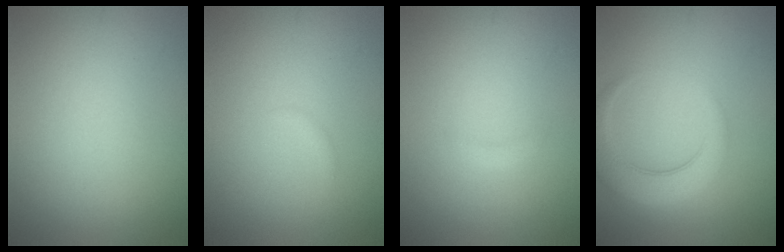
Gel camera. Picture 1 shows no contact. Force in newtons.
{"total": 0.5, "press": 0.5, "slide": 0.1}
{"total": 0.6, "press": 0.6, "slide": 0.1}
{"total": 4.4, "press": 4.4, "slide": 0.4}